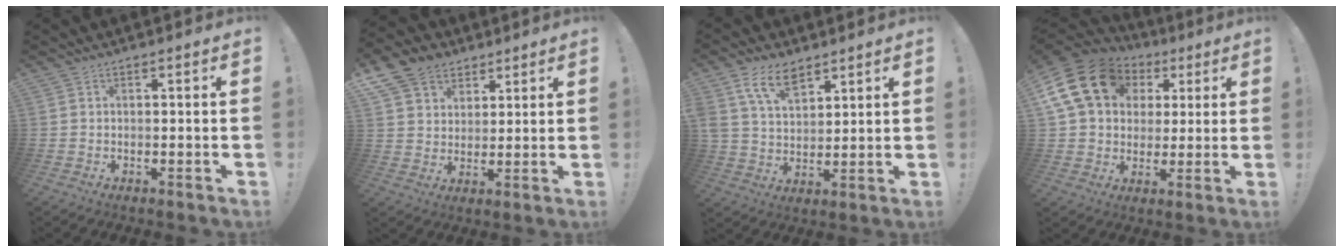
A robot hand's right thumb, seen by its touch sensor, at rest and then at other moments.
{"total": 10.6, "force": [6.1, 8.0, 3.3], "torque": [-0.059, -0.033, 0.125]}
{"total": 10.9, "force": [7.2, 5.8, 5.9], "torque": [-0.115, -0.024, 0.140]}
{"total": 20.3, "force": [7.5, 15.3, 11.0], "torque": [-0.193, -0.026, 0.152]}